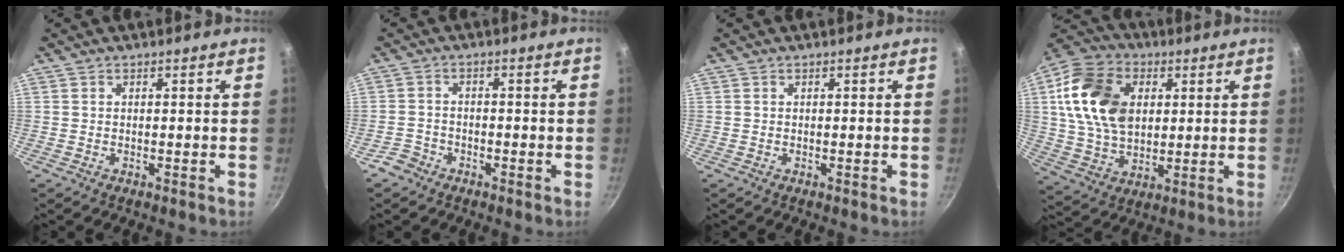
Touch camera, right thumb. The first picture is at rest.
{"total": 3.1, "force": [-2.3, 2.1, 0.5], "torque": [-0.005, 0.029, -0.041]}
{"total": 0.0}
{"total": 18.4, "force": [3.9, 13.0, 12.4], "torque": [-0.209, -0.003, 0.067]}